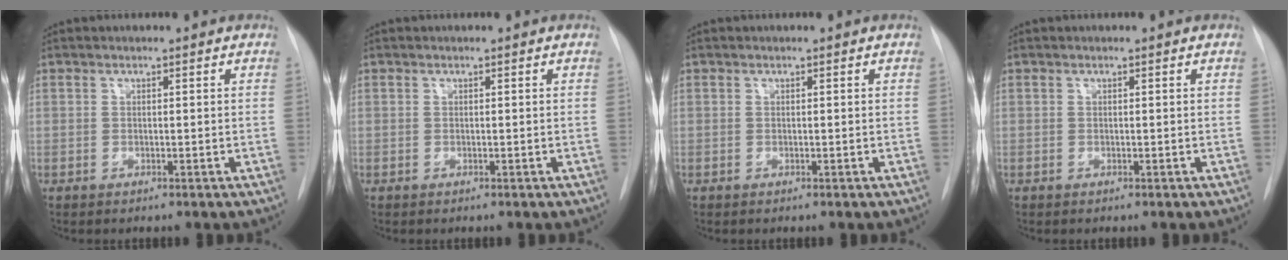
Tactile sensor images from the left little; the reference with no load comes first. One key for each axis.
{"total": 0.0}
{"total": 0.0}
{"total": 0.0}